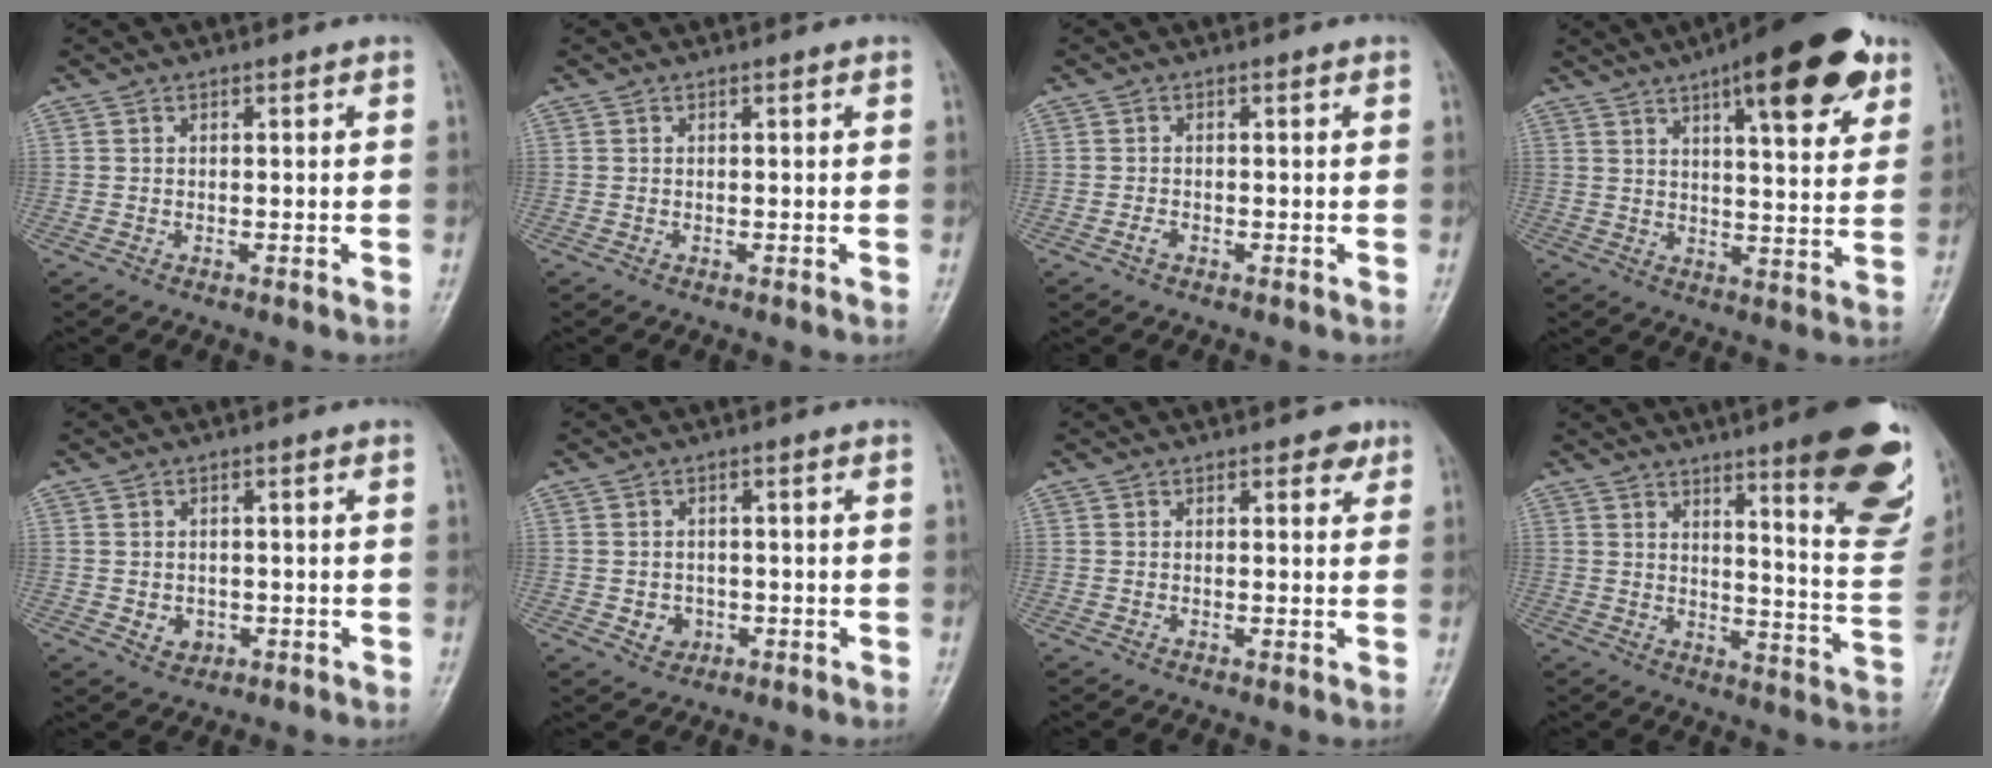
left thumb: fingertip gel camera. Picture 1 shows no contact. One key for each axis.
{"total": 0.0}
{"total": 1.1, "fx": -0.6, "fy": 0.6, "fz": 0.6, "tx": -0.013, "ty": 0.001, "tz": -0.013}
{"total": 18.3, "fx": 10.1, "fy": 5.5, "fz": 14.3, "tx": -0.170, "ty": -0.033, "tz": 0.139}
{"total": 2.8, "fx": -0.5, "fy": 2.4, "fz": 1.4, "tx": -0.011, "ty": 0.001, "tz": 0.001}
{"total": 3.1, "fx": -0.7, "fy": 2.8, "fz": 1.2, "tx": -0.005, "ty": 0.004, "tz": -0.004}
{"total": 2.1, "fx": 1.3, "fy": 1.2, "fz": 1.2, "tx": -0.002, "ty": -0.005, "tz": 0.014}
{"total": 20.3, "fx": 11.5, "fy": 3.7, "fz": 16.4, "tx": -0.171, "ty": -0.071, "tz": 0.155}